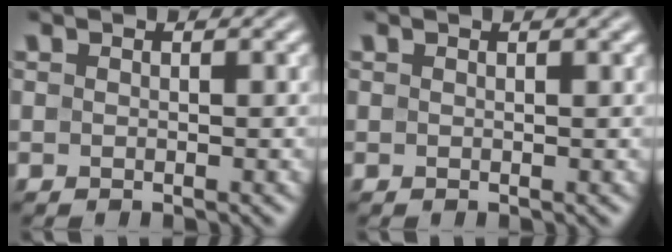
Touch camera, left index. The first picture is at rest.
{"total": 0.9, "force": [0.5, 0.3, 0.8], "torque": [-0.008, 0.008, 0.004]}